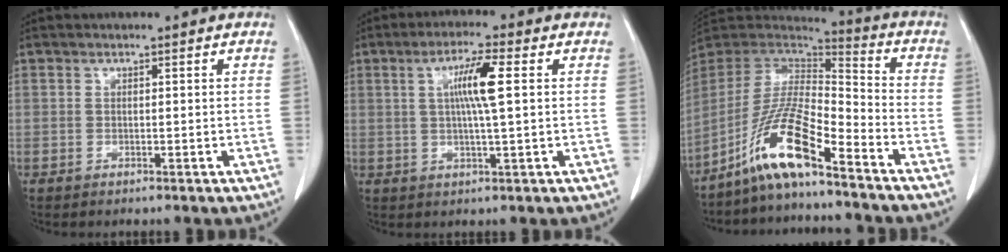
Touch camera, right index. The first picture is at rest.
{"total": 6.4, "force": [1.3, -0.2, 6.3], "torque": [-0.114, 0.003, 0.022]}
{"total": 13.1, "force": [-9.0, 1.1, 9.5], "torque": [-0.191, 0.000, -0.171]}